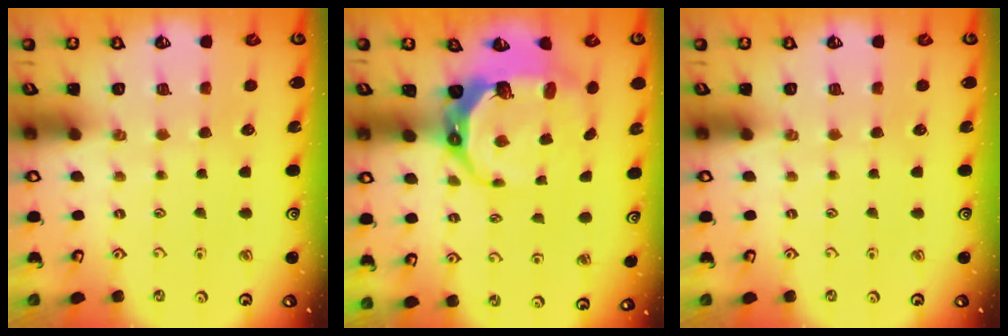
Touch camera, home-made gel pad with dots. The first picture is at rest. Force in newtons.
{"total": 12.1, "press": 10.8, "slide": 5.4}
{"total": 0.0}